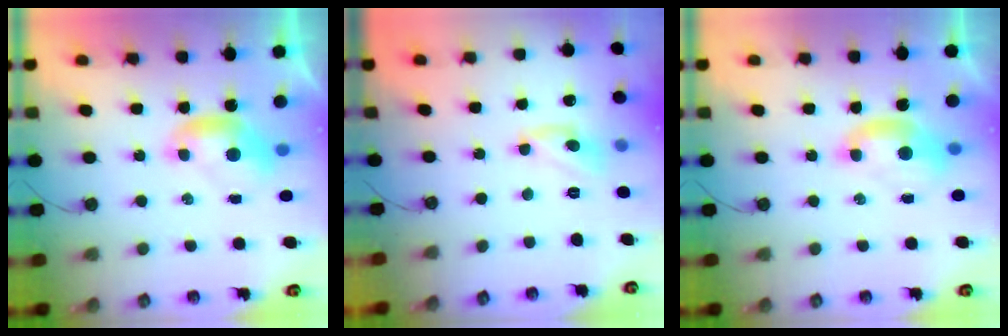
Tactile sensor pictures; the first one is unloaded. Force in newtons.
{"total": 5.5, "press": 5.5, "slide": 0.3}
{"total": 1.6, "press": 1.5, "slide": 0.6}